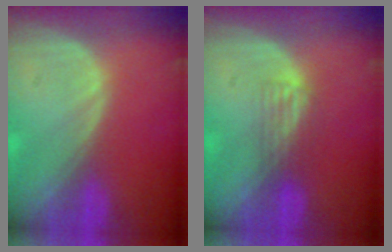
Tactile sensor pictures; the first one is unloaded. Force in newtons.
{"total": 2.5, "press": 2.2, "slide": 1.3}